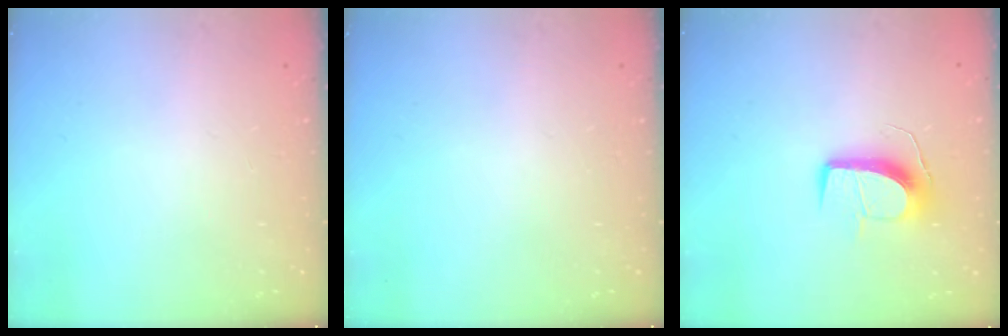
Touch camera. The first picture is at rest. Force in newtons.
{"total": 0.0}
{"total": 11.3, "press": 11.3, "slide": 0.7}